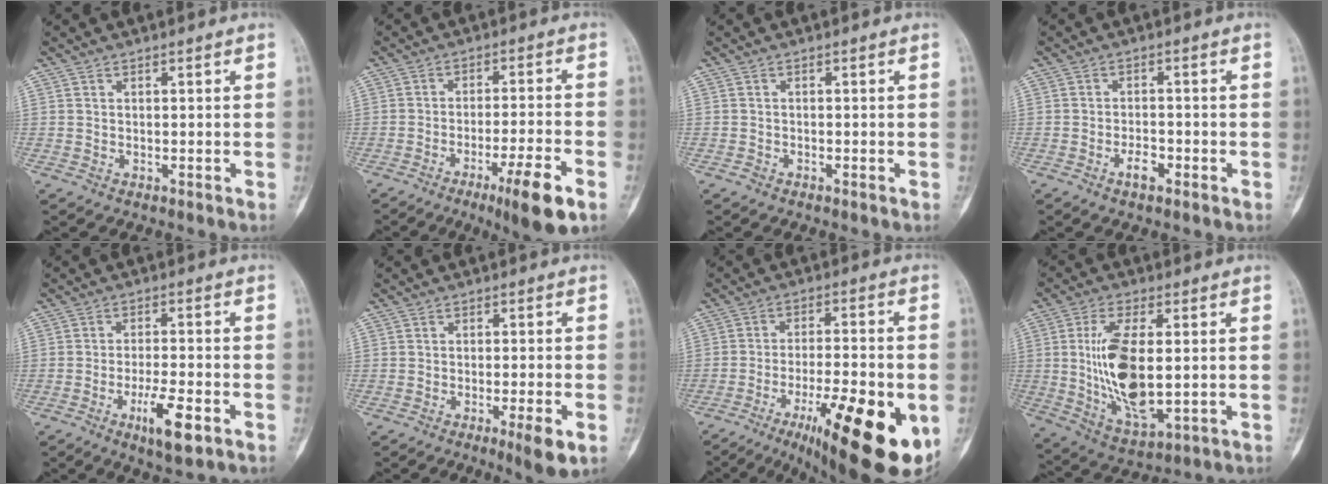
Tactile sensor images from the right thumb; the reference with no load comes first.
{"total": 10.6, "force": [-5.5, 1.0, 8.9], "torque": [-0.145, 0.012, -0.085]}
{"total": 0.6, "force": [-0.5, 0.3, 0.3], "torque": [-0.004, 0.001, -0.010]}
{"total": 3.2, "force": [-1.7, 1.4, 2.3], "torque": [-0.036, 0.009, -0.030]}
{"total": 8.0, "force": [-3.6, 2.1, 6.8], "torque": [-0.117, 0.008, -0.057]}
{"total": 5.7, "force": [-2.4, 0.7, 5.2], "torque": [-0.081, -0.004, -0.035]}
{"total": 22.8, "force": [-8.6, 6.4, 20.1], "torque": [-0.248, 0.008, -0.117]}
{"total": 15.2, "force": [0.6, 6.4, 13.7], "torque": [-0.265, -0.017, 0.023]}